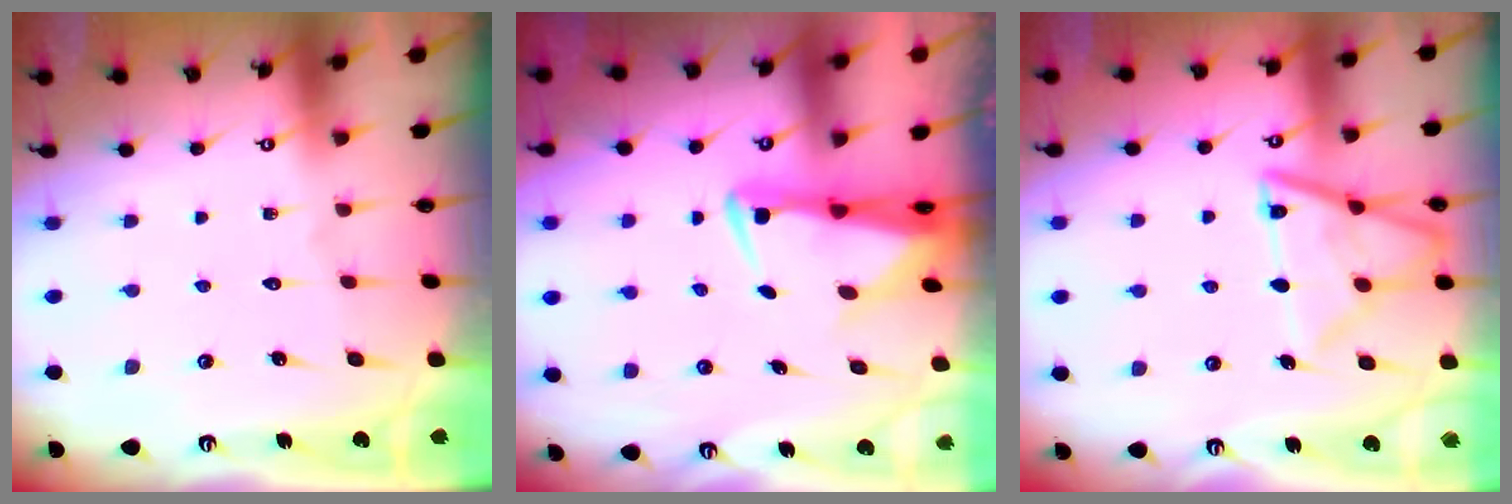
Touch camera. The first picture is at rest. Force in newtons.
{"total": 3.4, "press": 3.3, "slide": 0.6}
{"total": 14.4, "press": 14.3, "slide": 1.5}